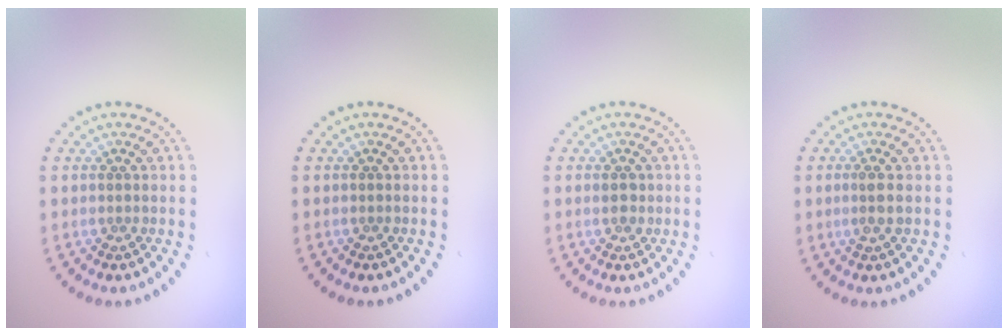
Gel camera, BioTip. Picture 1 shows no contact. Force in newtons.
{"total": 0.0}
{"total": 1.2, "press": 1.2, "slide": 0.2}
{"total": 1.7, "press": 1.3, "slide": 1.1}